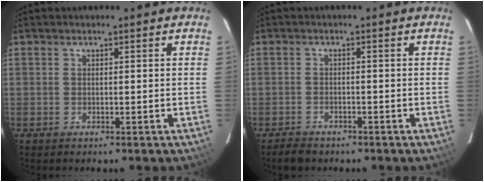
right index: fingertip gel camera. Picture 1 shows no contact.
{"total": 3.6, "force": [-2.9, 1.7, 1.2], "torque": [-0.035, 0.000, -0.046]}